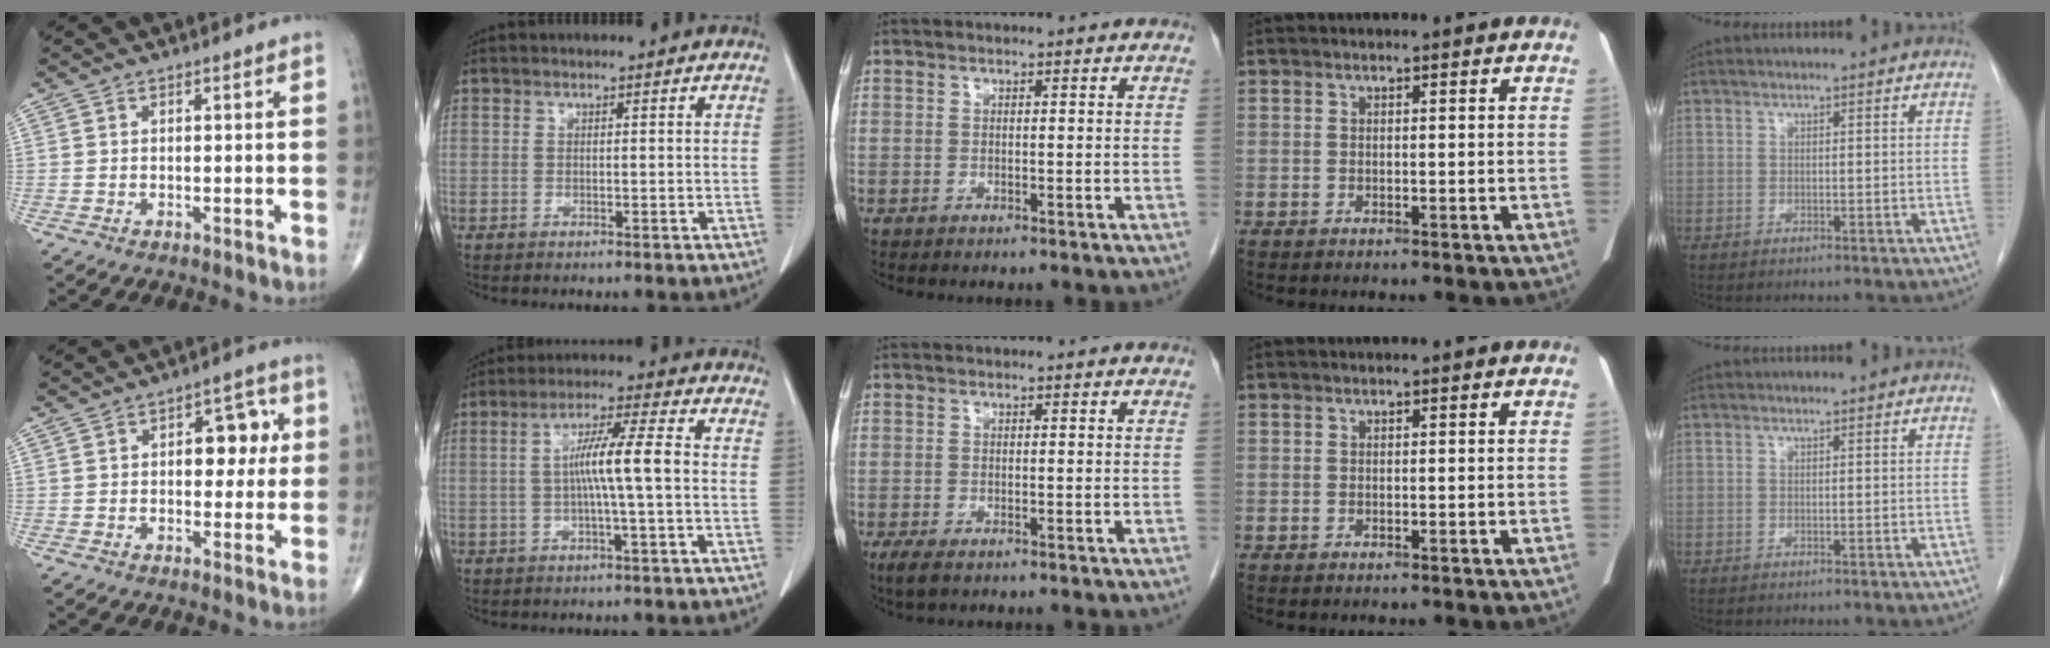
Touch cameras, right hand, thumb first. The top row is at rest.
{"thumb": {"total": 8.1, "force": [1.3, 4.8, 6.5], "torque": [-0.047, 0.010, 0.016]}, "index": {"total": 7.2, "force": [-0.4, -0.3, 7.2], "torque": [-0.132, 0.014, -0.008]}, "middle": {"total": 2.3, "force": [-1.5, 0.9, 1.6], "torque": [-0.037, -0.006, -0.022]}}